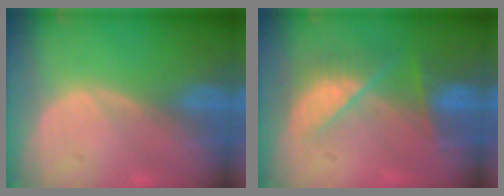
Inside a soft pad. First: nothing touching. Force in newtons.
{"total": 7.2, "press": 6.6, "slide": 2.9}